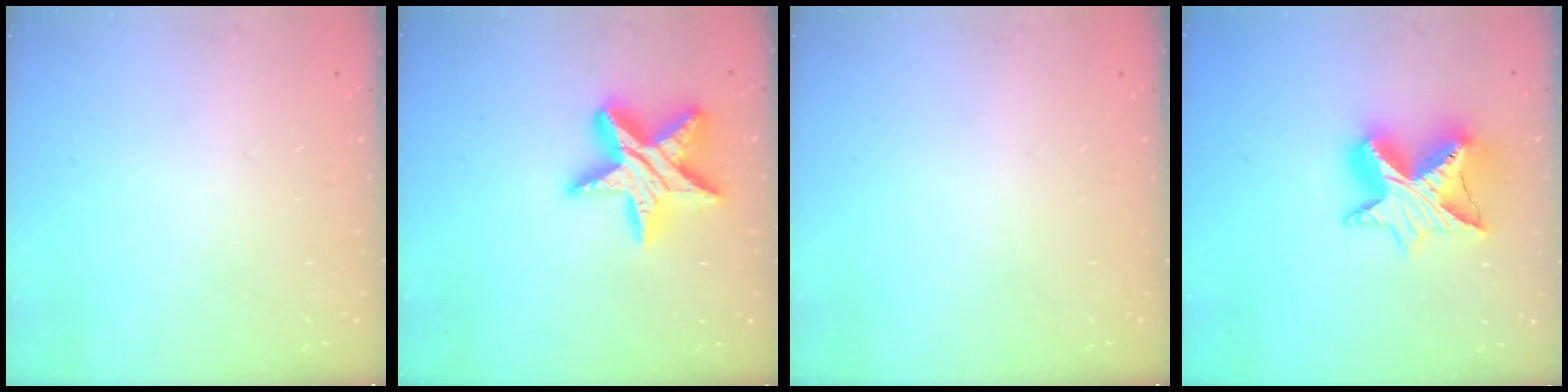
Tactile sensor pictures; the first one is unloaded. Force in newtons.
{"total": 18.4, "press": 18.3, "slide": 1.5}
{"total": 0.0}
{"total": 13.6, "press": 13.5, "slide": 1.0}